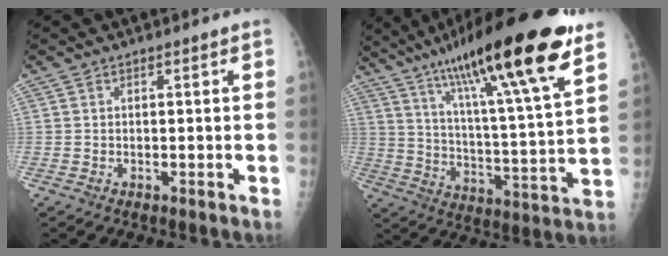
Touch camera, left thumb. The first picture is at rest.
{"total": 26.5, "force": [16.2, 3.5, 20.7], "torque": [-0.328, -0.044, 0.264]}